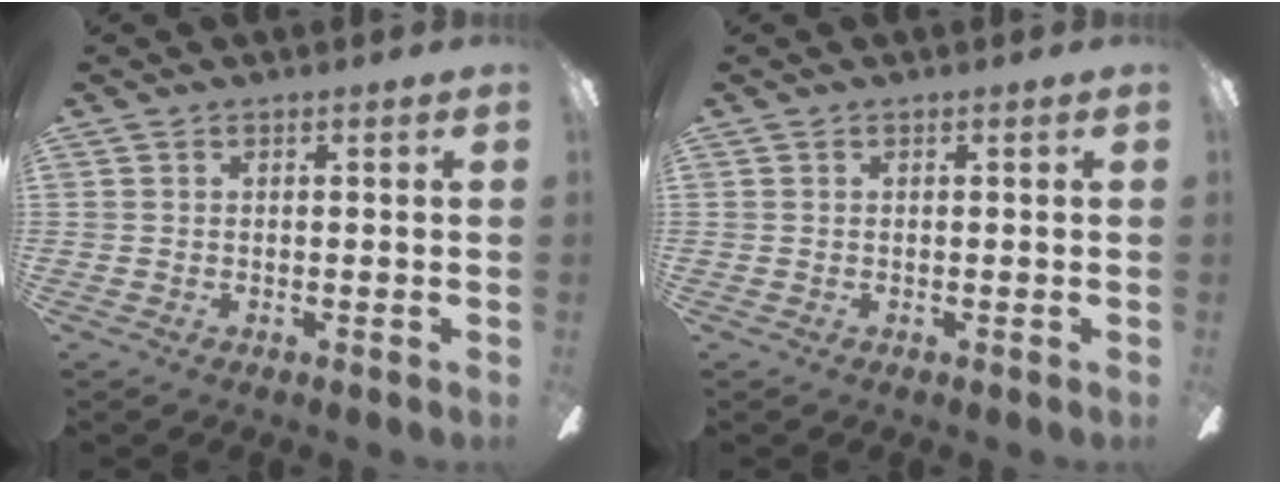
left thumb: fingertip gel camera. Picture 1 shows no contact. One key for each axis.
{"total": 0.0}